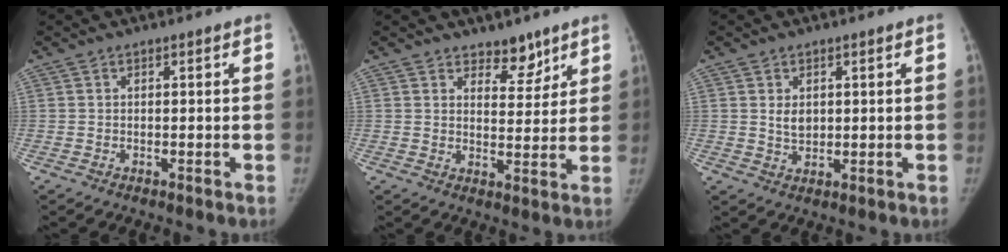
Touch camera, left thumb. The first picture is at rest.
{"total": 5.3, "force": [4.1, 2.8, 1.9], "torque": [0.008, -0.030, 0.063]}
{"total": 3.2, "force": [0.8, 2.2, 2.1], "torque": [-0.024, -0.008, 0.019]}